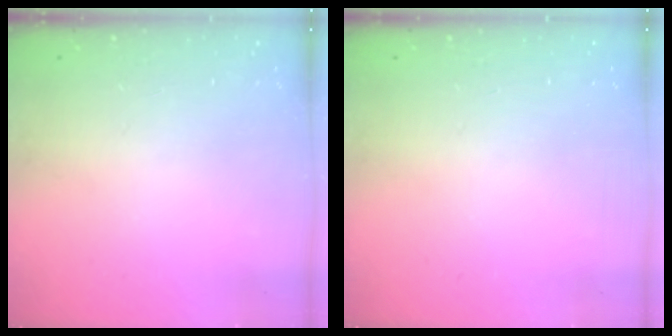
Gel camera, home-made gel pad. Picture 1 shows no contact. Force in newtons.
{"total": 0.0}